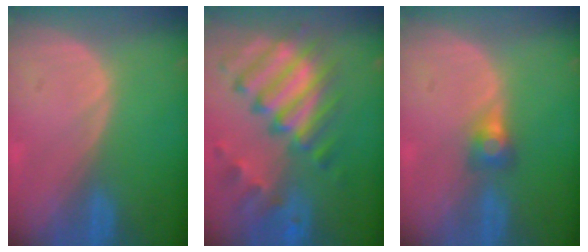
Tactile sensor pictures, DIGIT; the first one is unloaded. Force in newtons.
{"total": 11.4, "press": 9.9, "slide": 5.7}
{"total": 2.7, "press": 2.5, "slide": 0.9}